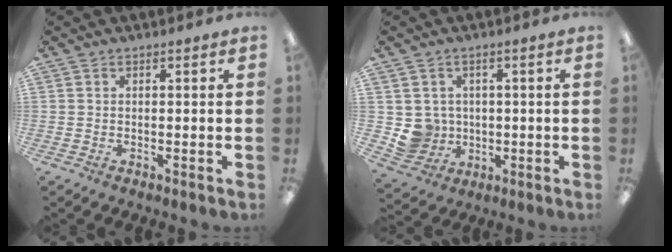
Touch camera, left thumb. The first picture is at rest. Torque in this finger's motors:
{"motor_torque": [-0.12, 0.24, 0.00, -0.05, 0.00]}